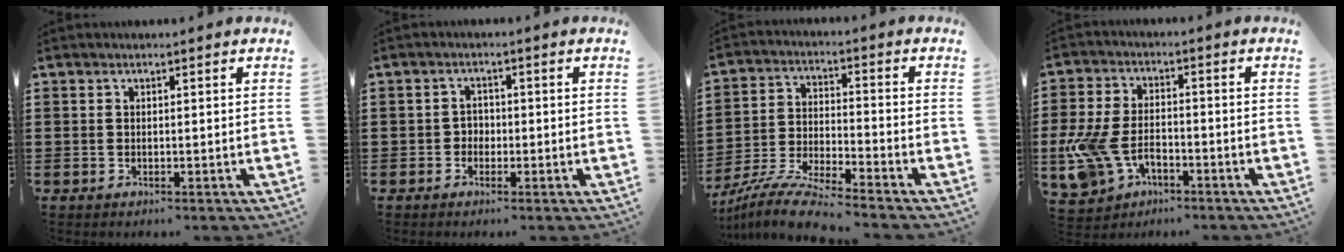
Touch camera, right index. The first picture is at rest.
{"total": 1.8, "force": [-0.8, 1.5, 0.6], "torque": [-0.016, 0.004, -0.020]}
{"total": 8.2, "force": [-7.8, -0.4, 2.5], "torque": [-0.063, -0.004, -0.159]}
{"total": 7.8, "force": [-3.1, 4.7, 5.5], "torque": [-0.142, 0.003, -0.061]}